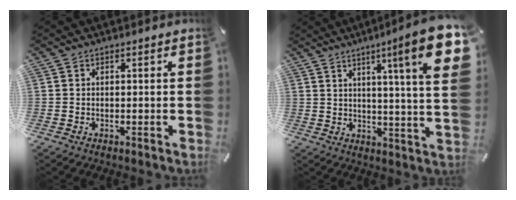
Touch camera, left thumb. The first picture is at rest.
{"total": 16.8, "force": [7.5, 1.3, 15.0], "torque": [-0.226, -0.037, 0.102]}